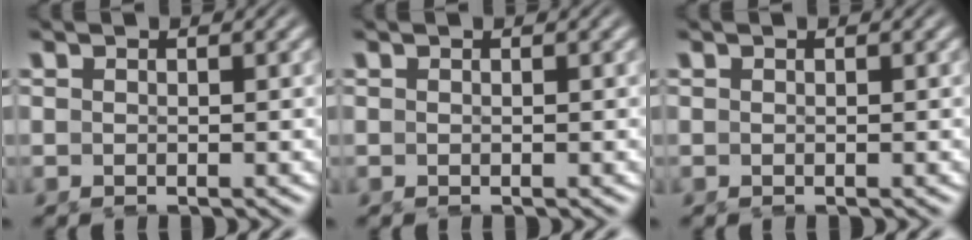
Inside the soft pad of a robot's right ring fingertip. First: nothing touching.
{"total": 0.0}
{"total": 0.0}